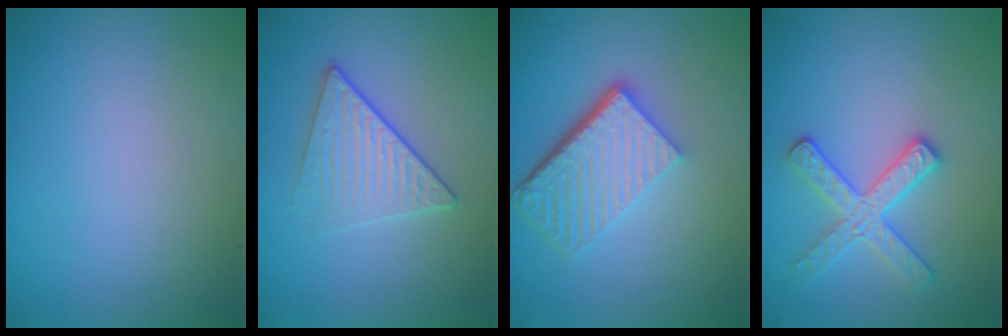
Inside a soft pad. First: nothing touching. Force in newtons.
{"total": 2.7, "press": 2.4, "slide": 1.2}
{"total": 6.0, "press": 4.1, "slide": 4.4}
{"total": 2.9, "press": 2.9, "slide": 0.4}